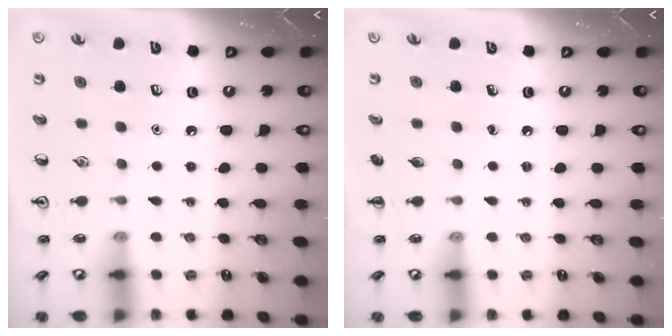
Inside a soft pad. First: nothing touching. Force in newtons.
{"total": 0.0}